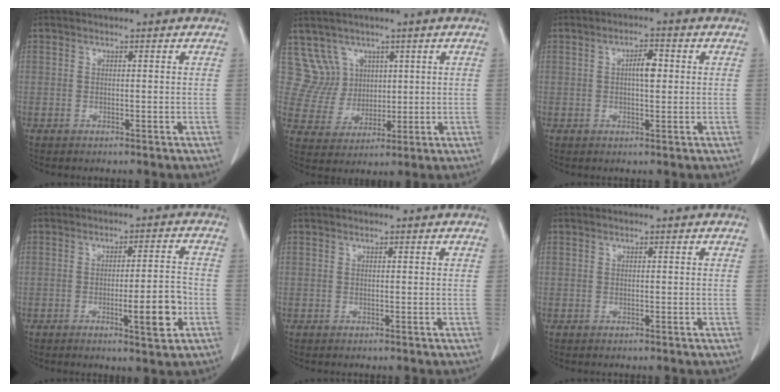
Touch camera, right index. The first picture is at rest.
{"total": 6.4, "force": [3.6, 5.3, -0.3], "torque": [0.006, 0.014, 0.080]}
{"total": 3.4, "force": [0.5, 1.1, 3.2], "torque": [-0.053, 0.006, 0.007]}
{"total": 6.8, "force": [-2.2, 0.8, 6.3], "torque": [-0.088, -0.001, -0.028]}
{"total": 0.0}
{"total": 0.0}